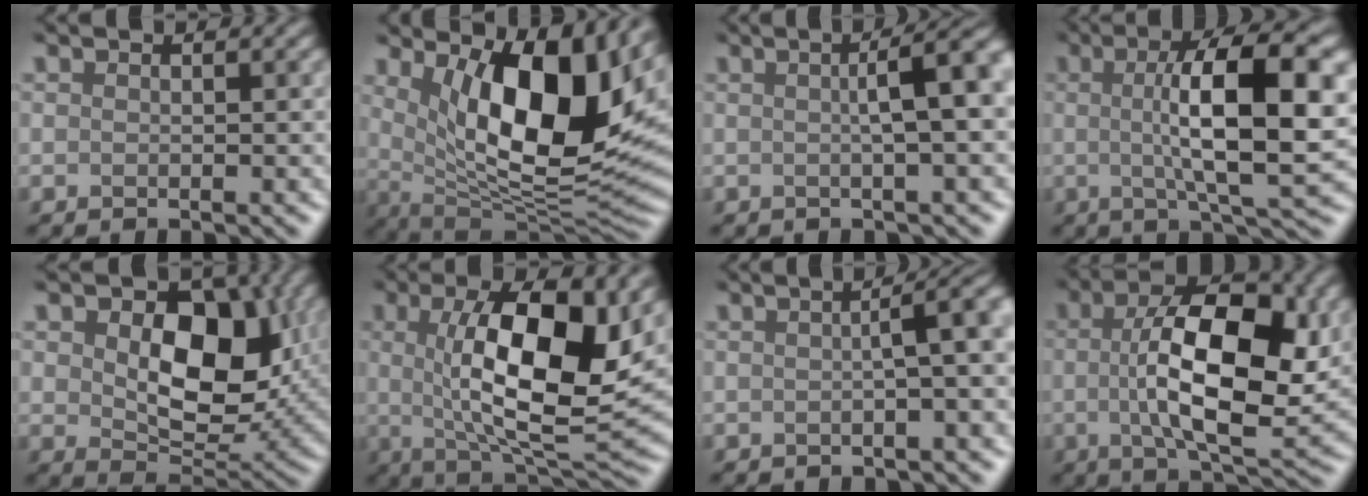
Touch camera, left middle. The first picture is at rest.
{"total": 11.8, "force": [3.6, 4.2, 10.5], "torque": [-0.168, -0.013, 0.079]}
{"total": 4.5, "force": [0.4, 0.3, 4.5], "torque": [-0.061, 0.018, 0.021]}
{"total": 9.2, "force": [0.7, 1.6, 9.1], "torque": [-0.143, 0.012, 0.030]}
{"total": 8.0, "force": [1.1, 5.0, 6.1], "torque": [-0.128, -0.005, 0.046]}
{"total": 10.8, "force": [1.5, 3.0, 10.3], "torque": [-0.177, -0.002, 0.050]}
{"total": 3.6, "force": [-0.3, 0.4, 3.6], "torque": [-0.047, 0.015, 0.015]}
{"total": 8.9, "force": [0.4, 3.0, 8.4], "torque": [-0.160, 0.006, 0.028]}